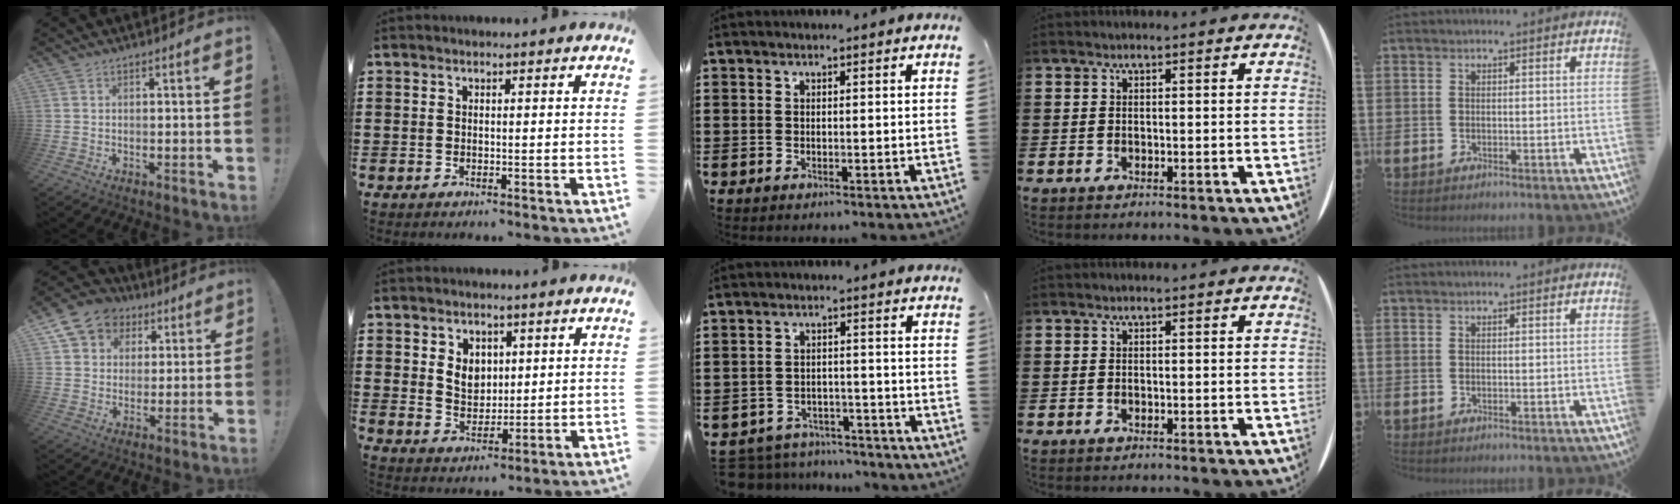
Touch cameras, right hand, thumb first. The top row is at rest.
{"thumb": {"total": 10.5, "force": [4.6, 8.8, 3.4], "torque": [-0.045, -0.027, 0.095]}, "index": {"total": 4.4, "force": [1.5, 3.5, 2.3], "torque": [-0.050, 0.007, 0.024]}, "middle": {"total": 4.8, "force": [-4.7, 0.9, 0.0], "torque": [-0.011, 0.008, -0.099]}}